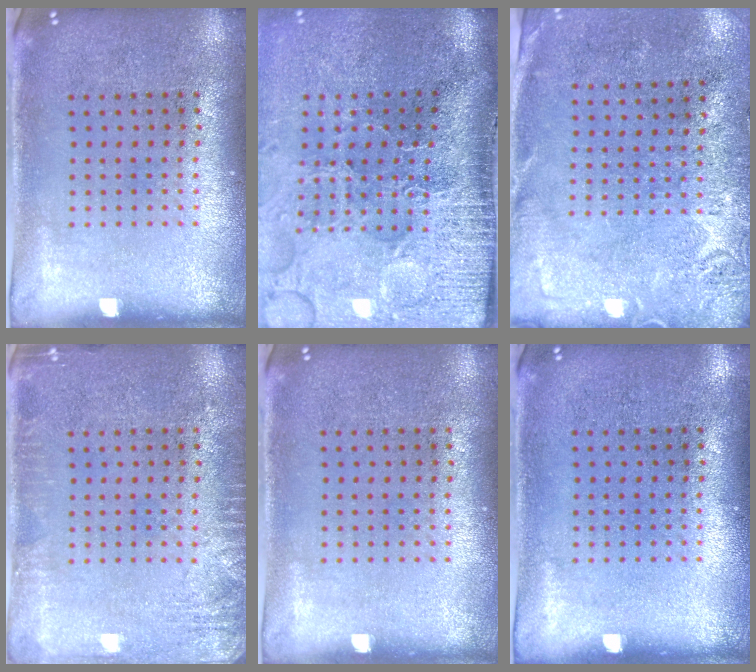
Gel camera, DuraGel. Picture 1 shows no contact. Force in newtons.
{"total": 5.0, "press": 4.0, "slide": 2.9}
{"total": 2.7, "press": 2.3, "slide": 1.5}
{"total": 2.3, "press": 2.2, "slide": 0.2}
{"total": 0.0}
{"total": 0.0}